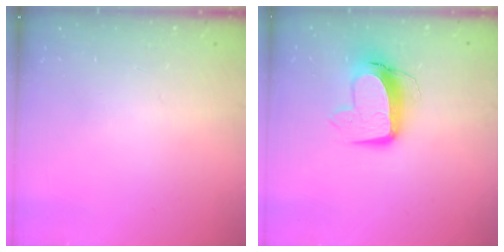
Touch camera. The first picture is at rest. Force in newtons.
{"total": 12.1, "press": 12.0, "slide": 1.4}